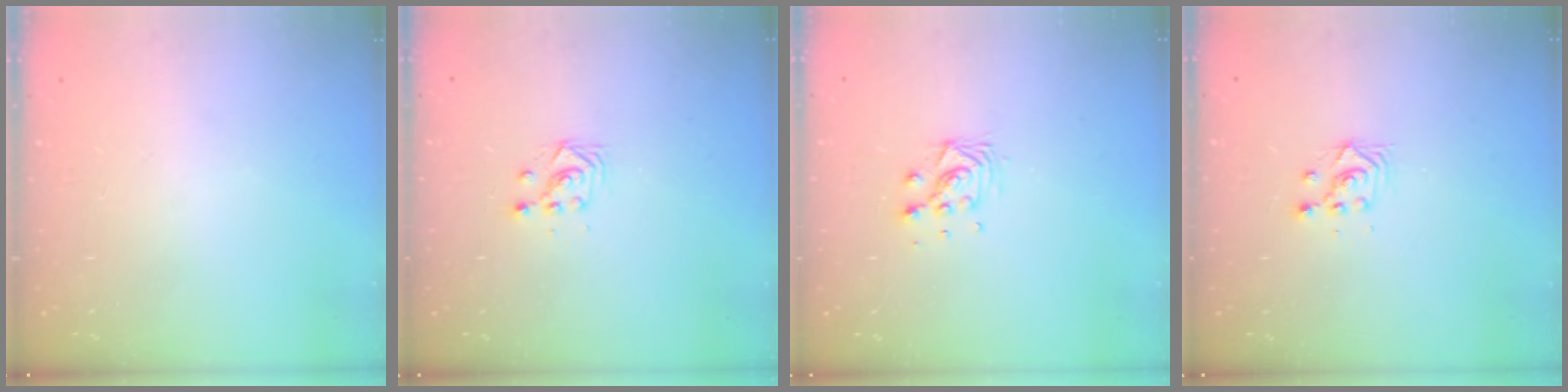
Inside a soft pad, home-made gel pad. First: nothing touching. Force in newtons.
{"total": 3.0, "press": 3.0, "slide": 0.2}
{"total": 7.3, "press": 7.3, "slide": 0.5}
{"total": 2.8, "press": 2.8, "slide": 0.2}